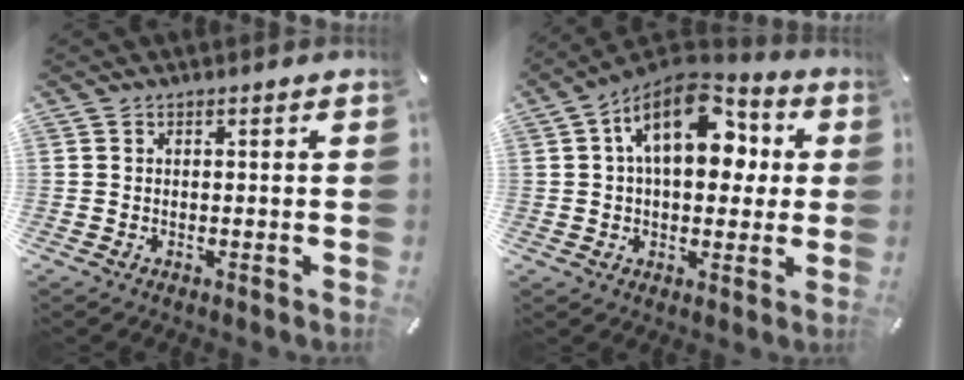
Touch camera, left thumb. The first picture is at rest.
{"total": 18.0, "force": [5.7, 10.9, 13.1], "torque": [-0.212, -0.018, 0.096]}